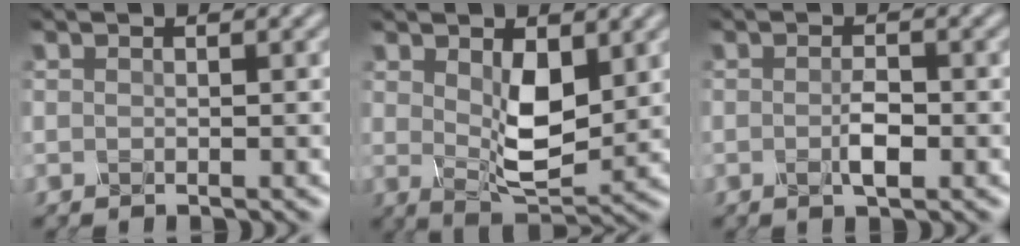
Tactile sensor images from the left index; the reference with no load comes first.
{"total": 4.4, "force": [1.1, 2.0, 3.7], "torque": [-0.077, -0.004, 0.027]}
{"total": 1.5, "force": [-0.4, 0.3, 1.4], "torque": [-0.033, 0.005, -0.008]}